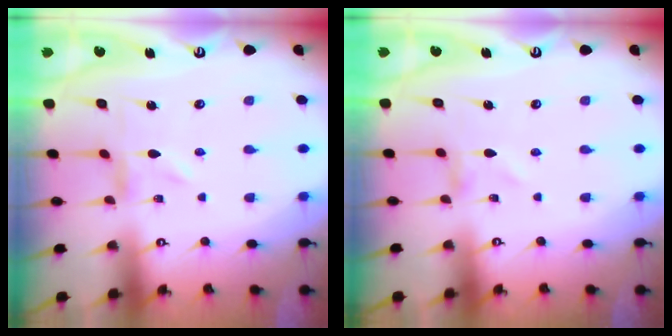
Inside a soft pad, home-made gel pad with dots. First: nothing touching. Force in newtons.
{"total": 0.0}